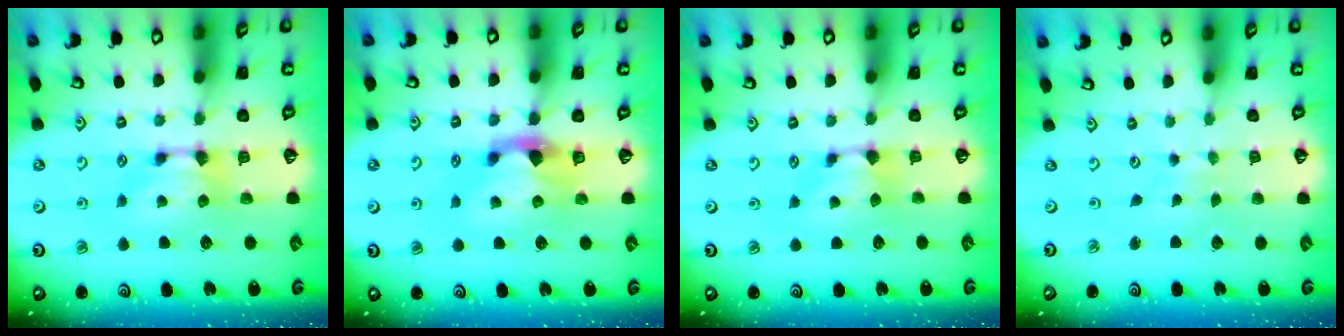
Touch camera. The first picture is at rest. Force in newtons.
{"total": 2.3, "press": 1.9, "slide": 1.2}
{"total": 0.9, "press": 0.6, "slide": 0.6}
{"total": 5.1, "press": 5.1, "slide": 0.2}